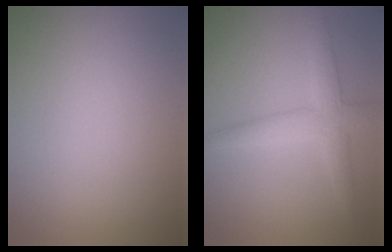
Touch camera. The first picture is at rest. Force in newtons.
{"total": 3.6, "press": 3.6, "slide": 0.2}